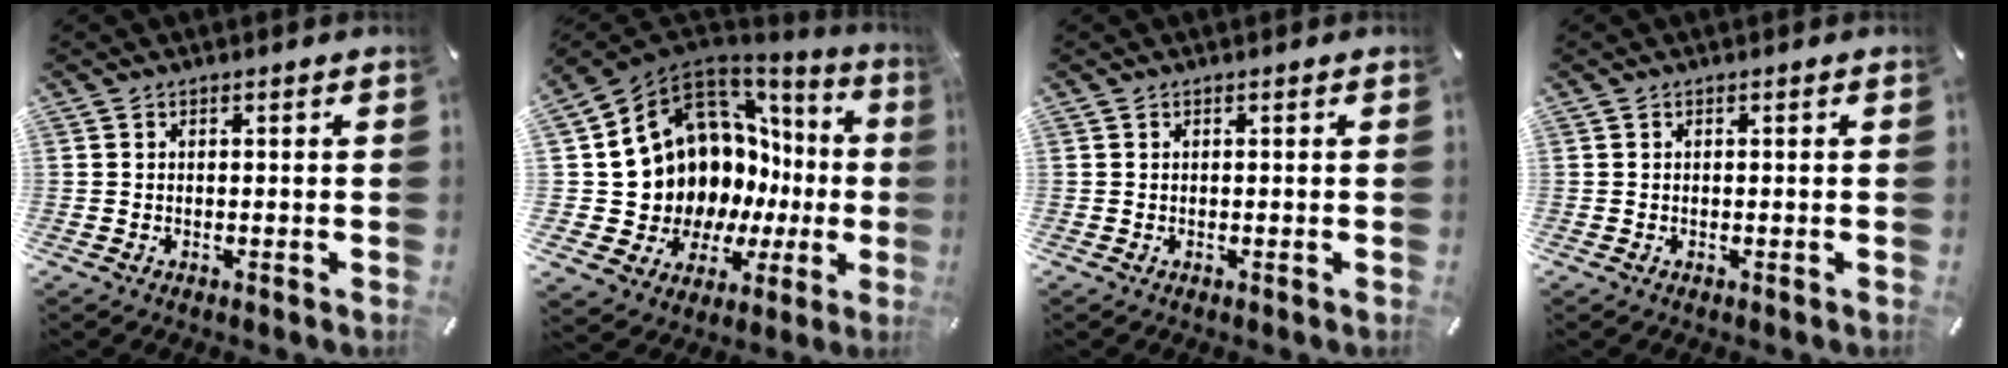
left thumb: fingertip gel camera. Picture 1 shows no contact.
{"total": 15.7, "force": [4.2, 12.5, 8.5], "torque": [-0.141, -0.082, 0.117]}
{"total": 0.0}
{"total": 0.0}